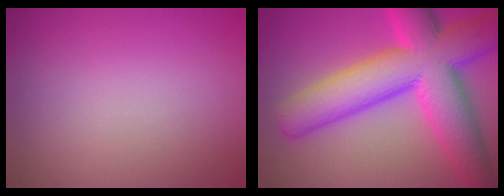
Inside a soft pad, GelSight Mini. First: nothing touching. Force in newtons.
{"total": 13.1, "press": 13.1, "slide": 0.6}